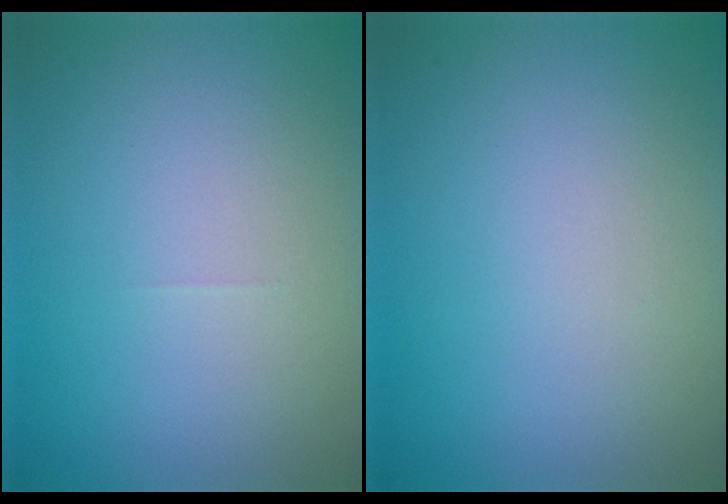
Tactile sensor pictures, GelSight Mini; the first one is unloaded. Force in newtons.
{"total": 0.0}